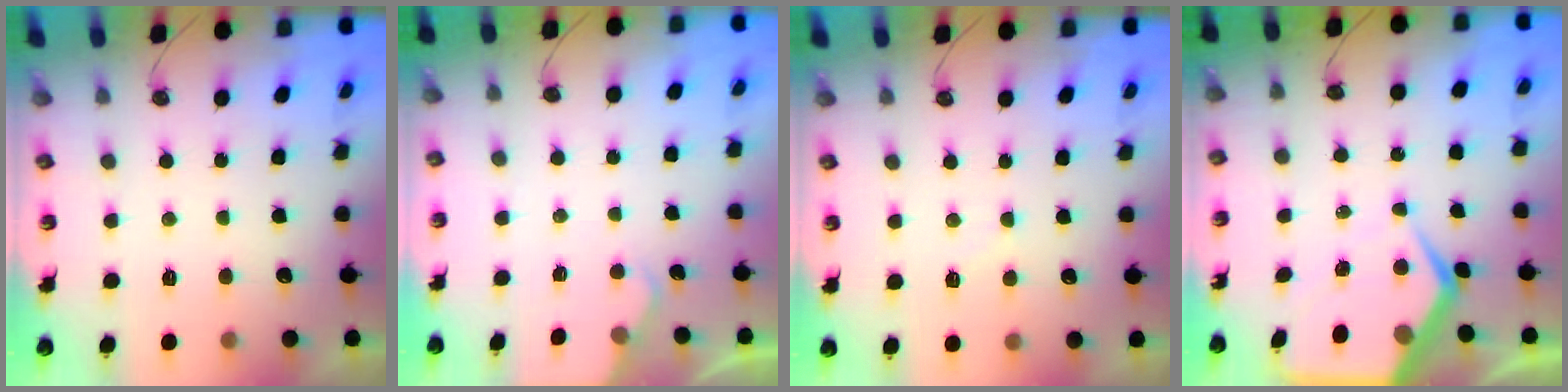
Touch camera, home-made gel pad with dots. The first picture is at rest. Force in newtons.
{"total": 3.2, "press": 3.1, "slide": 0.3}
{"total": 5.2, "press": 5.2, "slide": 0.5}
{"total": 10.2, "press": 10.2, "slide": 1.1}